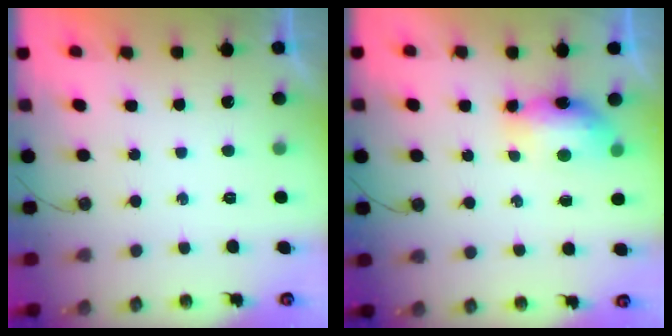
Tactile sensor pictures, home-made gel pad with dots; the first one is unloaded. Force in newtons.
{"total": 13.9, "press": 9.1, "slide": 10.5}